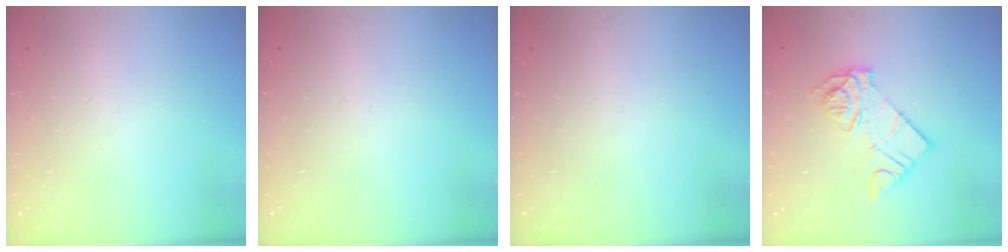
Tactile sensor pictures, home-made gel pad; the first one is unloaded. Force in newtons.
{"total": 0.0}
{"total": 0.0}
{"total": 12.1, "press": 12.1, "slide": 1.0}